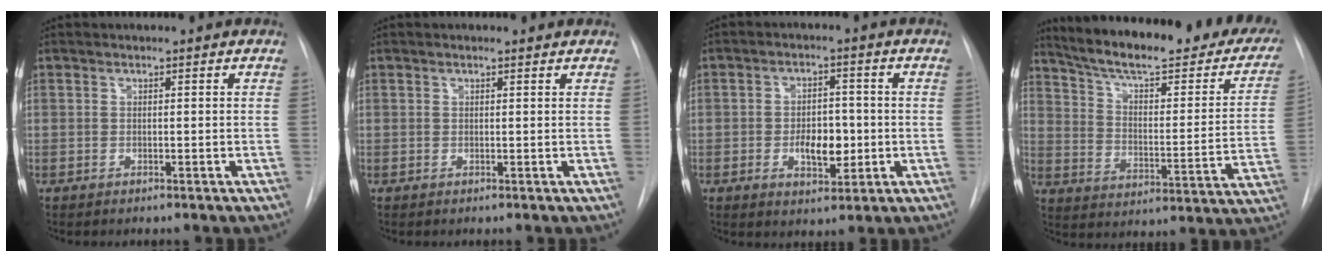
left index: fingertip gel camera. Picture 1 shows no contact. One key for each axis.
{"total": 0.0}
{"total": 6.1, "fx": -1.8, "fy": 3.2, "fz": 4.9, "tx": -0.077, "ty": -0.002, "tz": -0.022}
{"total": 28.9, "fx": 23.5, "fy": 6.6, "fz": 15.5, "tx": -0.226, "ty": -0.044, "tz": 0.301}